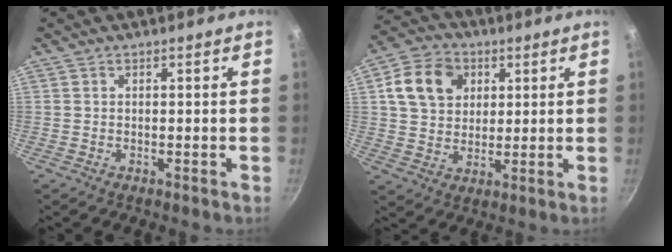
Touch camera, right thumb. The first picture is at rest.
{"total": 11.6, "force": [3.7, 9.2, 6.0], "torque": [-0.086, 0.004, 0.058]}